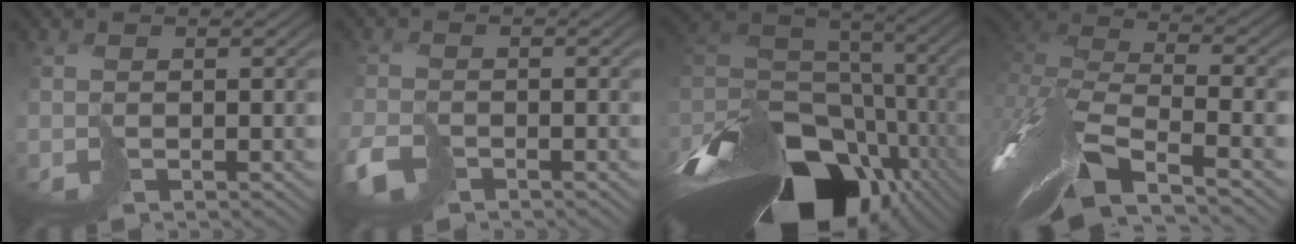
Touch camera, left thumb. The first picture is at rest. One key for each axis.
{"total": 3.6, "fx": -2.5, "fy": 2.1, "fz": 1.5, "tx": -0.035, "ty": -0.011, "tz": -0.056}
{"total": 19.7, "fx": -9.4, "fy": 12.2, "fz": 12.3, "tx": -0.270, "ty": -0.012, "tz": -0.125}
{"total": 14.1, "fx": -7.0, "fy": 5.7, "fz": 10.8, "tx": -0.272, "ty": -0.023, "tz": -0.110}